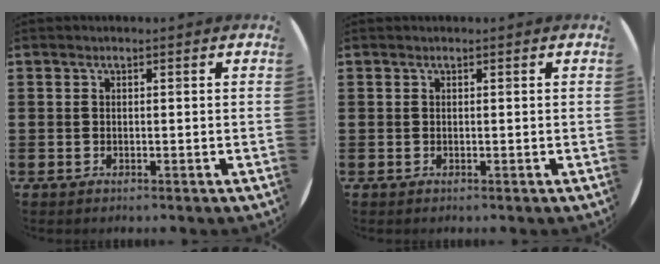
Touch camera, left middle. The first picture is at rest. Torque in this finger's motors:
{"motor_torque": [-0.07, 0.07, -0.03, 0.00]}